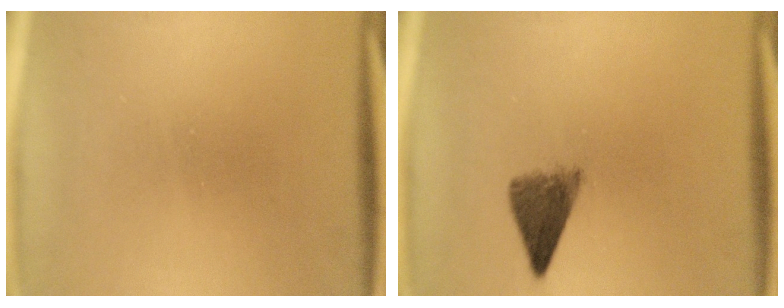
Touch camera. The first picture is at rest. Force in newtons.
{"total": 4.5}